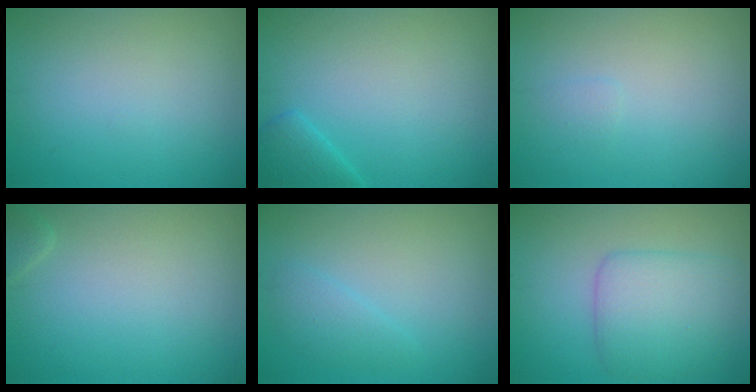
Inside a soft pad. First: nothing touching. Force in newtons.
{"total": 2.0, "press": 2.0, "slide": 0.1}
{"total": 0.5, "press": 0.5, "slide": 0.0}
{"total": 0.8, "press": 0.8, "slide": 0.1}
{"total": 1.5, "press": 1.5, "slide": 0.1}
{"total": 5.2, "press": 5.2, "slide": 0.1}